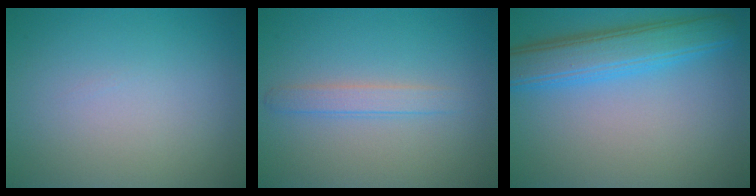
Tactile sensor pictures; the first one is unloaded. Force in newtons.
{"total": 1.8, "press": 1.8, "slide": 0.1}
{"total": 5.6, "press": 5.6, "slide": 0.1}